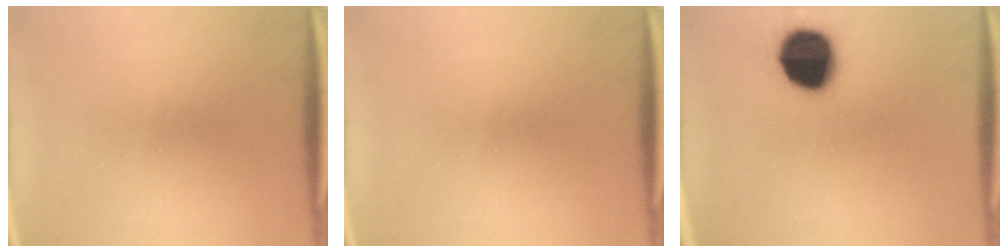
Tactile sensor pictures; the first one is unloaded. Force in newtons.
{"total": 0.0}
{"total": 15.2}